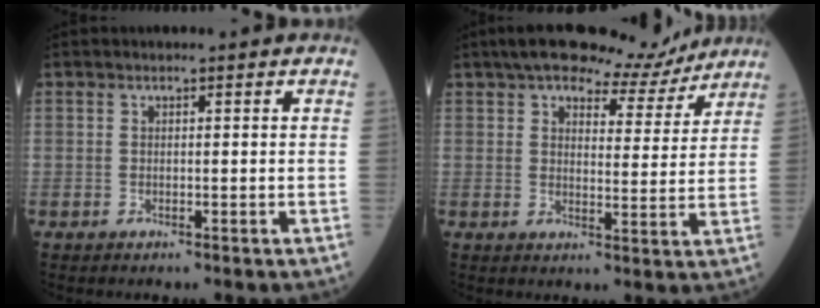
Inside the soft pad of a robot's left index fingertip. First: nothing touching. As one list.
[{"total": 11.7, "force": [10.4, 3.2, 4.1], "torque": [-0.051, 0.008, 0.135]}]